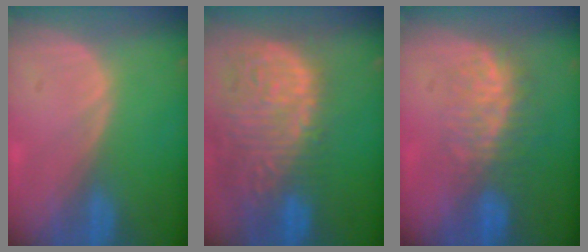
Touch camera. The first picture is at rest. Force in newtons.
{"total": 14.9, "press": 12.4, "slide": 8.4}
{"total": 7.7, "press": 7.1, "slide": 3.1}